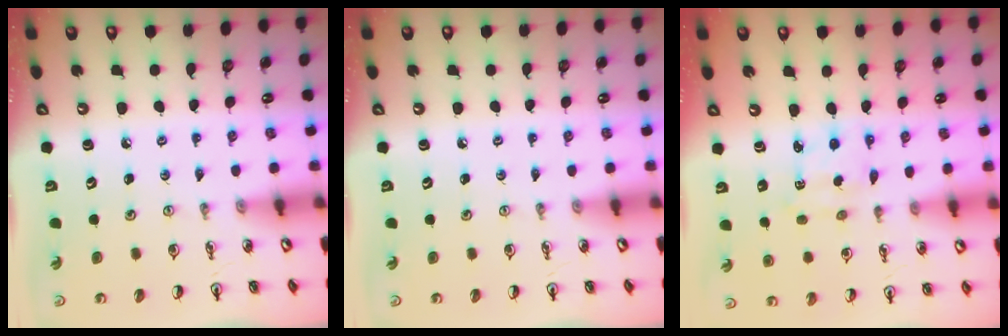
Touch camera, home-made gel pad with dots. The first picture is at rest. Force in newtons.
{"total": 0.0}
{"total": 2.0, "press": 1.9, "slide": 0.5}